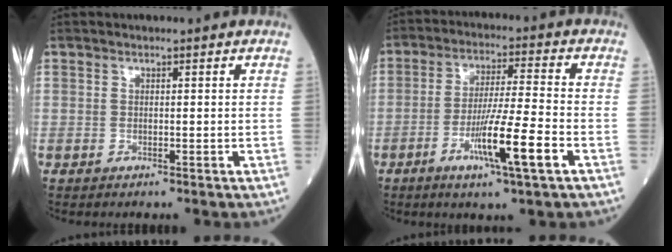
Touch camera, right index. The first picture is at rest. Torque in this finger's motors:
{"motor_torque": [1.42, -0.39, 0.61, 0.17]}